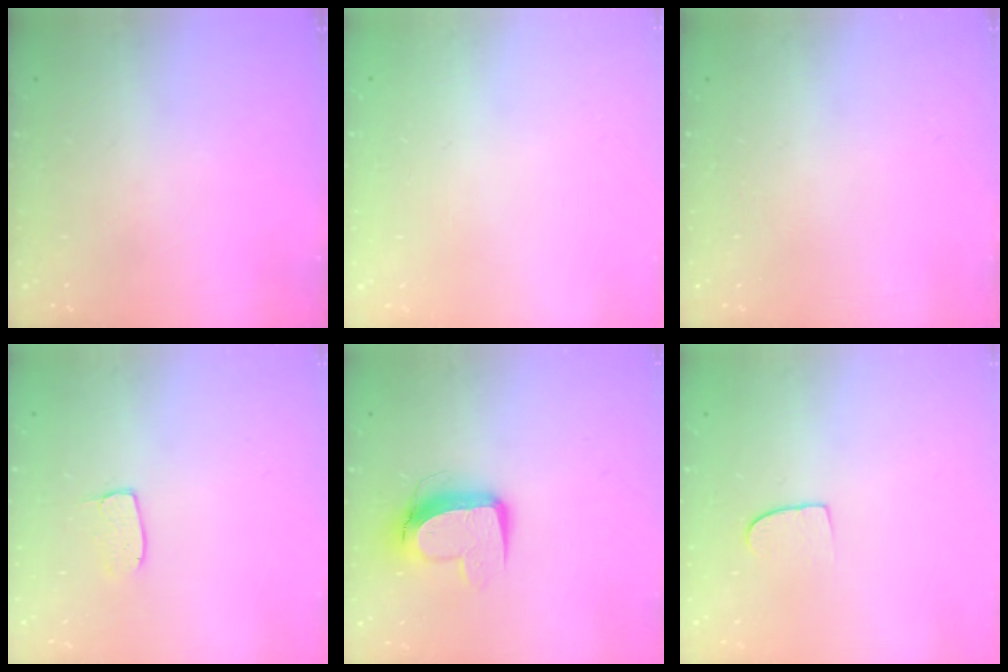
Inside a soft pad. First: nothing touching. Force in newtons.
{"total": 0.0}
{"total": 0.0}
{"total": 4.9, "press": 4.8, "slide": 0.4}
{"total": 10.9, "press": 10.9, "slide": 1.2}
{"total": 7.3, "press": 7.2, "slide": 0.5}